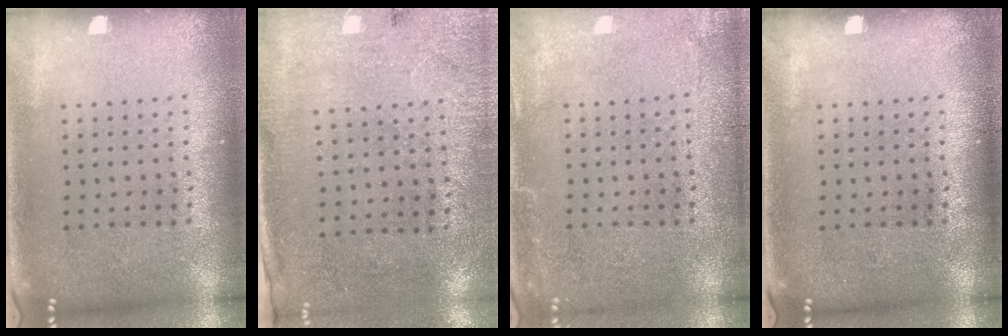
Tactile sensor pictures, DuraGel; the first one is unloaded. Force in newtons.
{"total": 2.7, "press": 2.2, "slide": 1.5}
{"total": 2.8, "press": 2.8, "slide": 0.3}
{"total": 0.0}